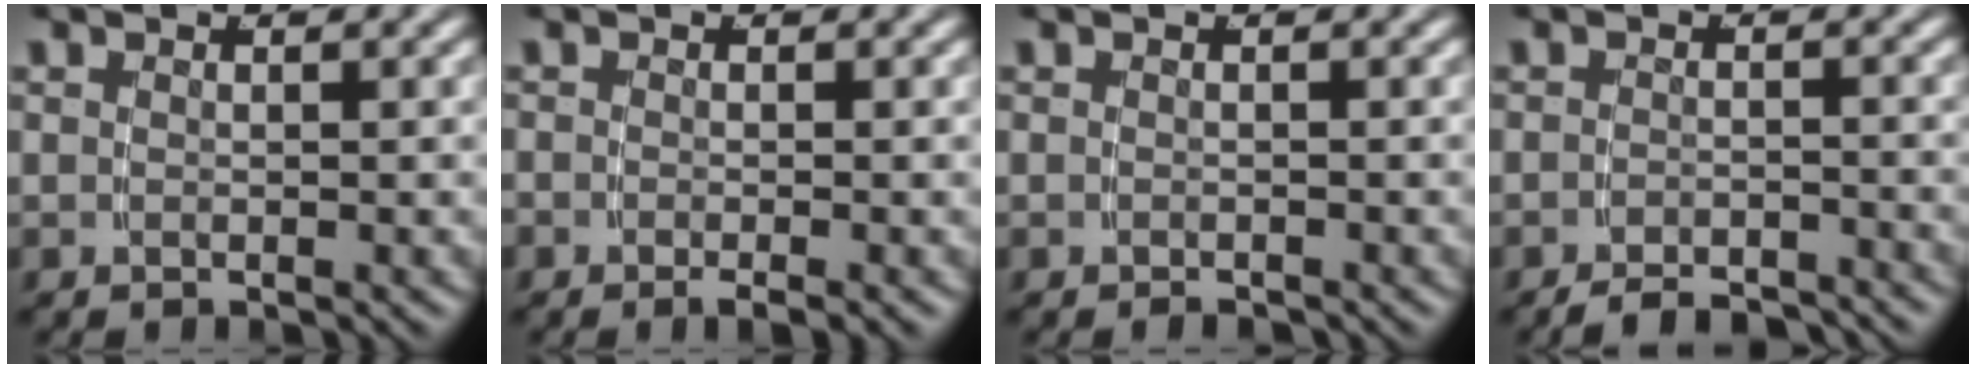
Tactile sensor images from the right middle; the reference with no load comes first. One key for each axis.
{"total": 1.6, "fx": -1.3, "fy": 0.4, "fz": 0.9, "tx": -0.008, "ty": 0.000, "tz": -0.025}
{"total": 1.0, "fx": -1.0, "fy": -0.1, "fz": 0.0, "tx": -0.004, "ty": -0.008, "tz": -0.012}
{"total": 3.7, "fx": -3.6, "fy": 0.4, "fz": 0.5, "tx": -0.004, "ty": -0.010, "tz": -0.058}